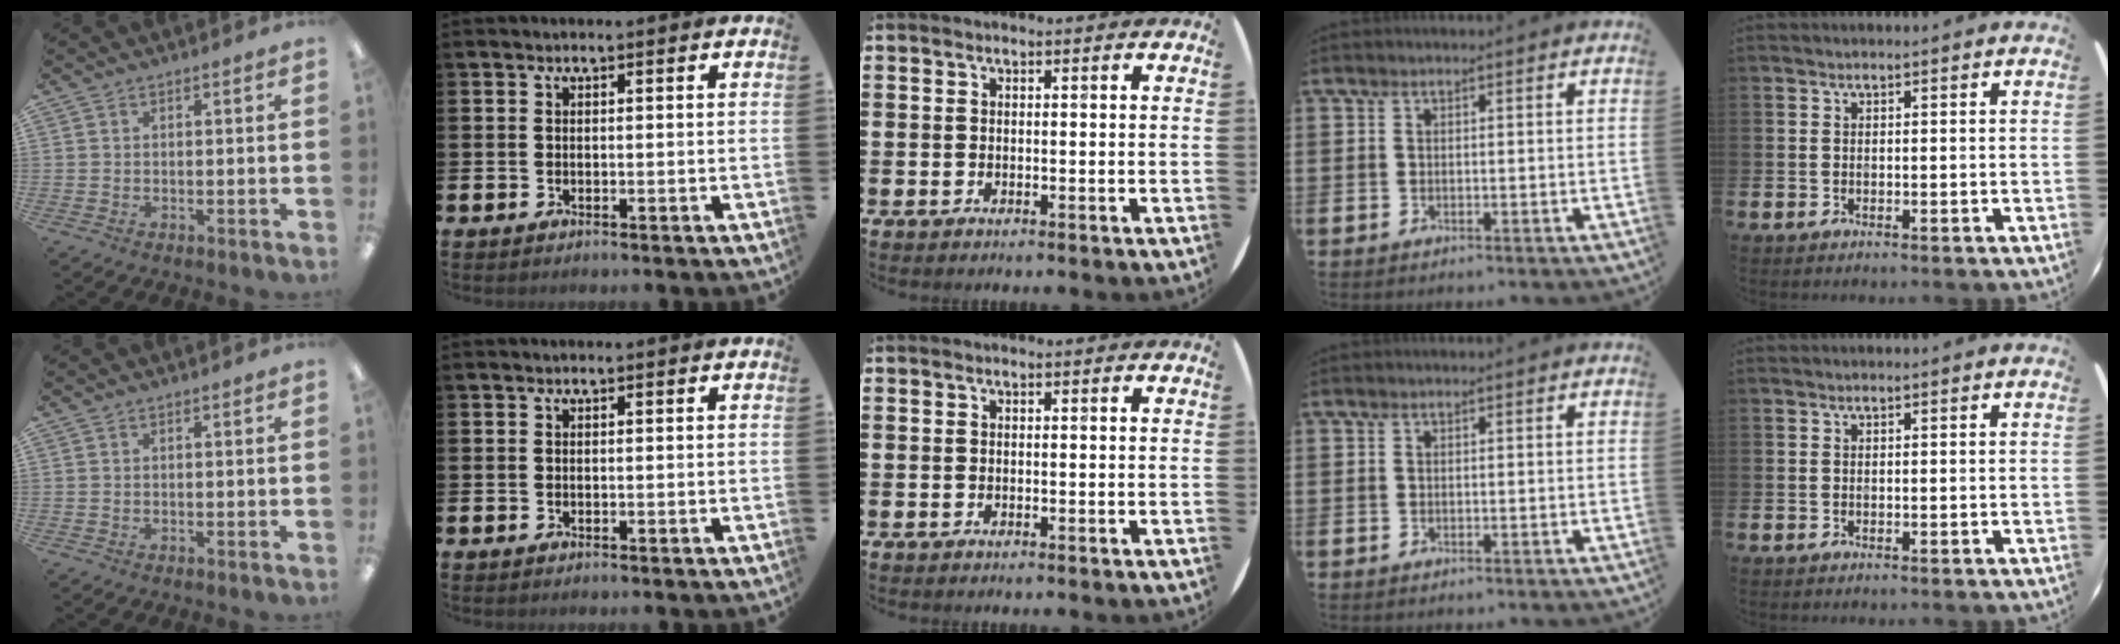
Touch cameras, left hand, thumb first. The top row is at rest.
{}